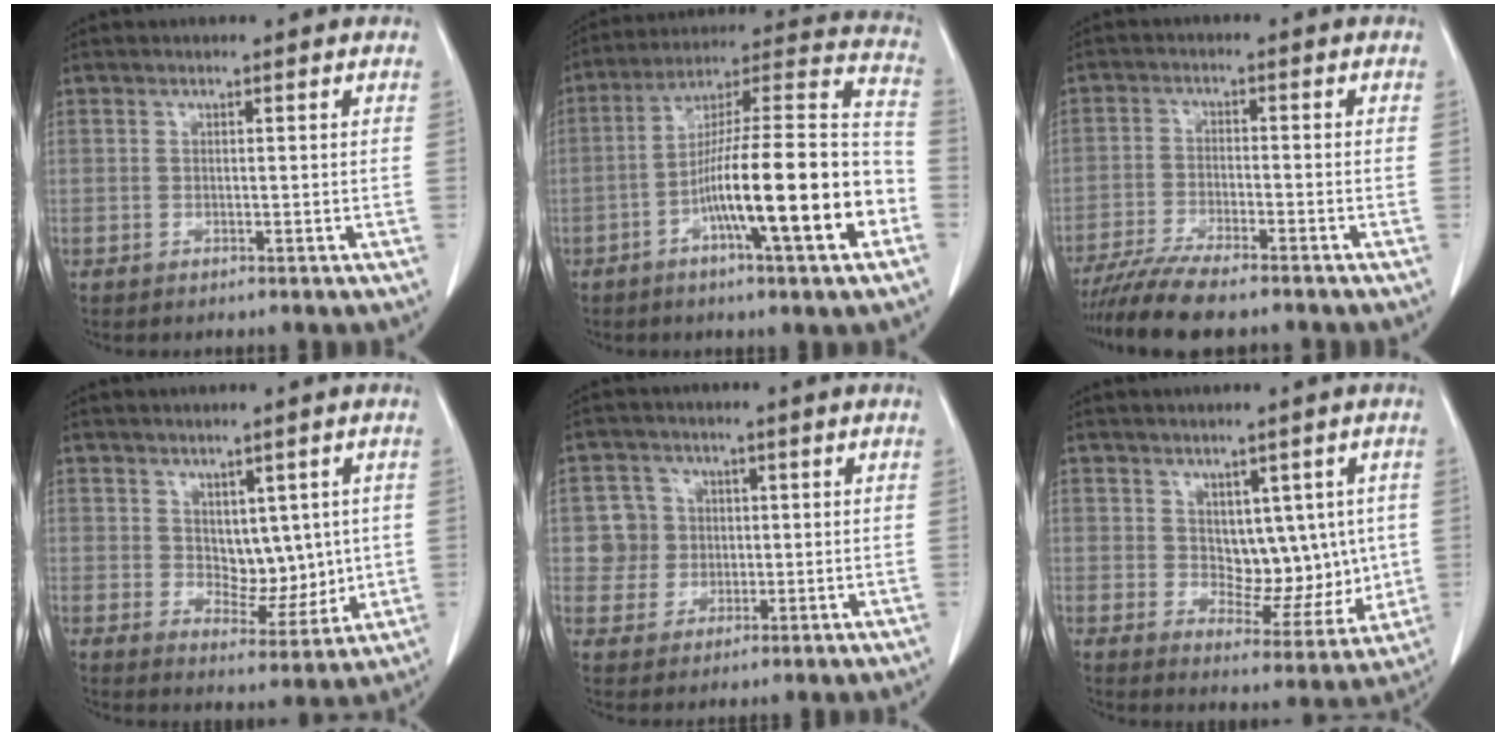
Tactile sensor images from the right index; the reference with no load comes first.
{"total": 20.3, "force": [-7.0, 1.6, 19.0], "torque": [-0.273, 0.010, -0.115]}
{"total": 8.7, "force": [-7.4, 0.7, 4.4], "torque": [-0.072, -0.020, -0.124]}
{"total": 6.6, "force": [1.0, 4.1, 5.1], "torque": [-0.062, -0.001, 0.031]}
{"total": 5.1, "force": [0.6, 5.0, 0.2], "torque": [0.006, 0.014, 0.014]}
{"total": 8.6, "force": [1.3, 5.4, 6.5], "torque": [-0.066, 0.007, 0.035]}